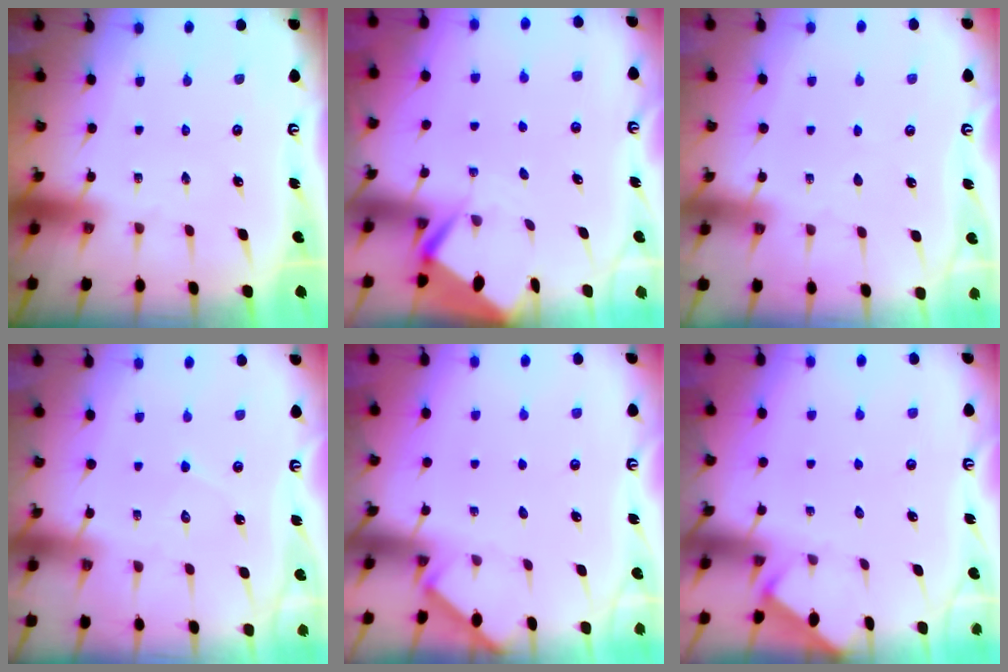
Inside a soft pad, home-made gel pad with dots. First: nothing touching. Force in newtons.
{"total": 3.7, "press": 3.7, "slide": 0.4}
{"total": 2.8, "press": 2.8, "slide": 0.4}
{"total": 5.1, "press": 5.1, "slide": 0.4}
{"total": 3.1, "press": 3.0, "slide": 0.3}
{"total": 1.7, "press": 1.7, "slide": 0.3}